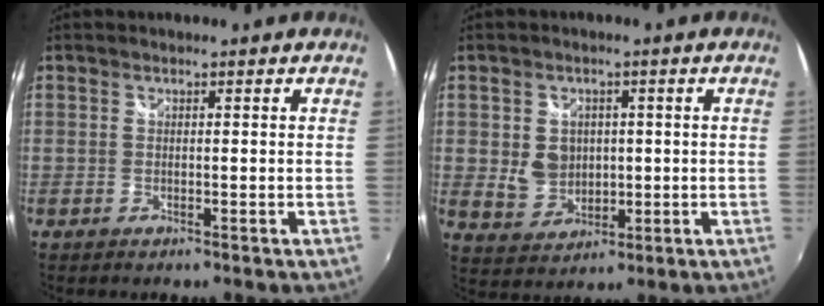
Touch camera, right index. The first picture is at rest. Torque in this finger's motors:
{"motor_torque": [0.39, 0.51, 0.06, 0.04]}